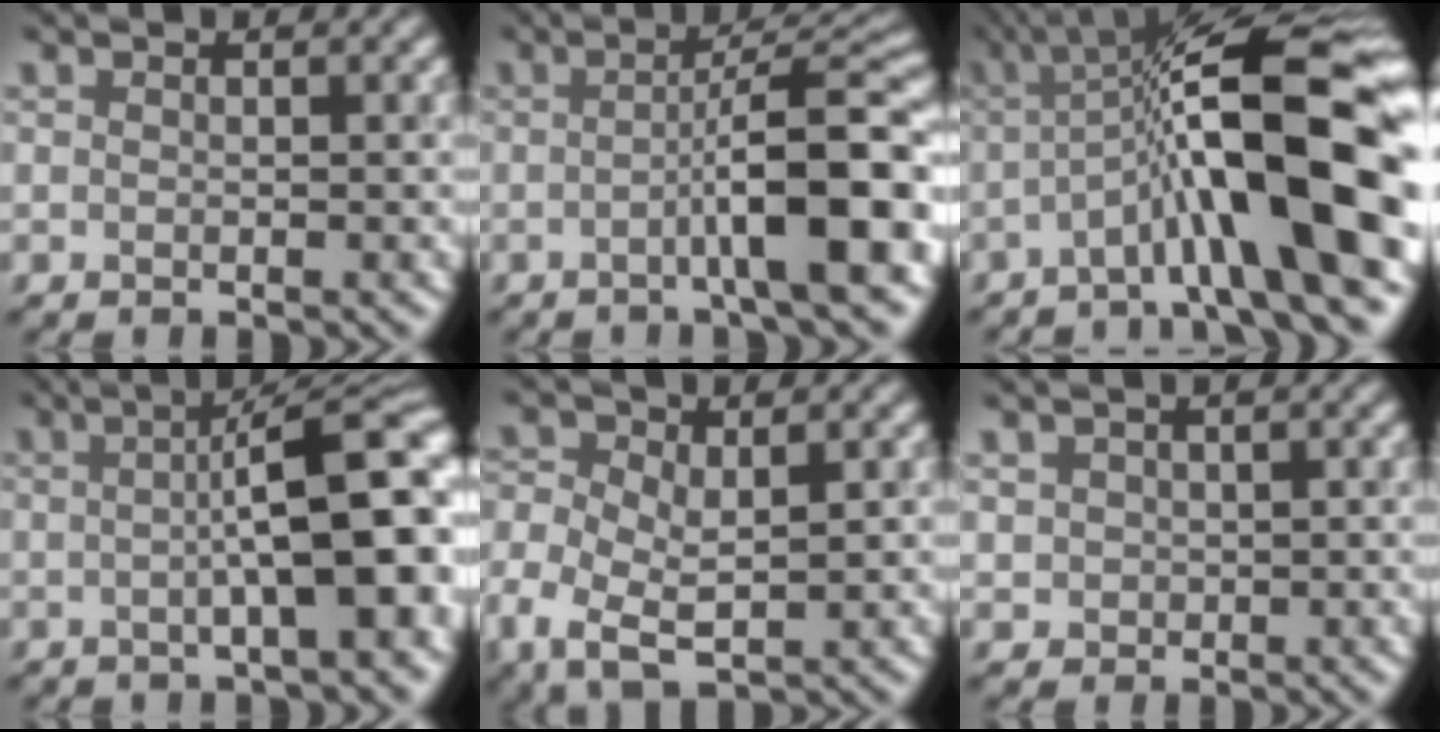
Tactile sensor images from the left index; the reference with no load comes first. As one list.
[{"total": 8.2, "force": [-2.1, 1.4, 7.8], "torque": [-0.104, 0.020, -0.042]}, {"total": 12.7, "force": [-1.9, 2.5, 12.3], "torque": [-0.186, 0.021, -0.039]}, {"total": 11.0, "force": [0.3, 3.0, 10.5], "torque": [-0.099, 0.016, -0.001]}, {"total": 5.9, "force": [-1.6, 3.4, 4.5], "torque": [-0.101, -0.011, -0.031]}, {"total": 1.4, "force": [0.4, 1.2, 0.4], "torque": [-0.009, -0.002, 0.011]}]